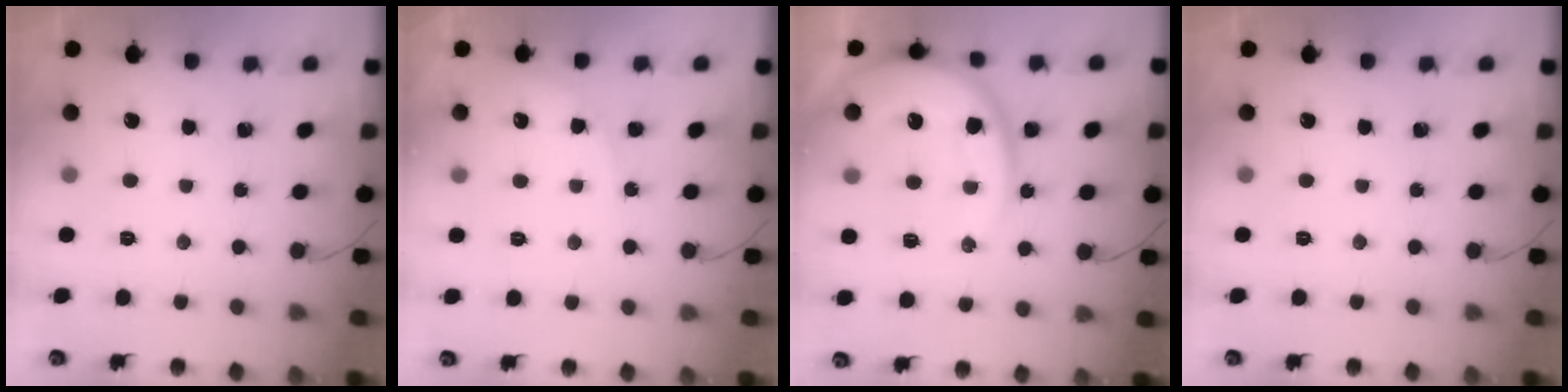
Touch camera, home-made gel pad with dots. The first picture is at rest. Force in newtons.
{"total": 4.2, "press": 4.2, "slide": 0.4}
{"total": 15.4, "press": 15.3, "slide": 1.7}
{"total": 0.0}